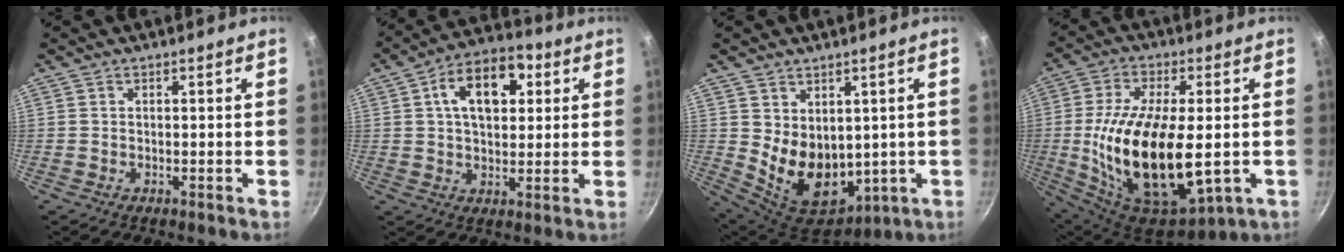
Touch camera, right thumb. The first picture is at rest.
{"total": 13.4, "force": [3.9, 8.3, 9.7], "torque": [-0.116, 0.006, 0.049]}
{"total": 12.8, "force": [1.5, 9.5, 8.4], "torque": [-0.111, -0.038, 0.057]}
{"total": 24.4, "force": [-2.3, 11.3, 21.5], "torque": [-0.402, 0.001, -0.024]}